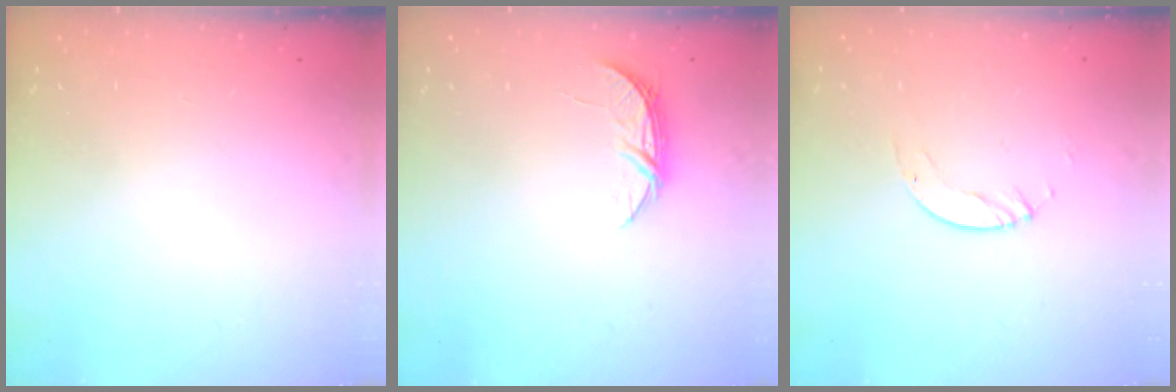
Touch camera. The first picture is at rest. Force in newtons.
{"total": 5.1, "press": 5.1, "slide": 0.6}
{"total": 3.1, "press": 3.1, "slide": 0.3}